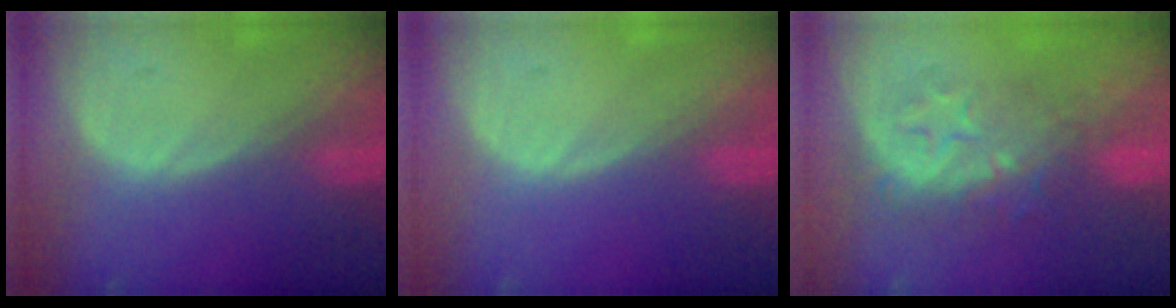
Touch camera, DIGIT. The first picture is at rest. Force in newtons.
{"total": 0.0}
{"total": 8.4, "press": 7.5, "slide": 3.7}